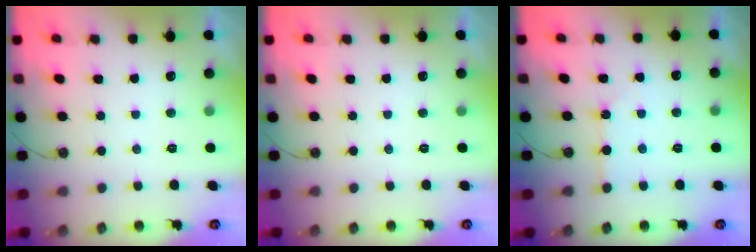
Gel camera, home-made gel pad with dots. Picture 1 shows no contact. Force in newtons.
{"total": 0.0}
{"total": 1.8, "press": 1.8, "slide": 0.4}